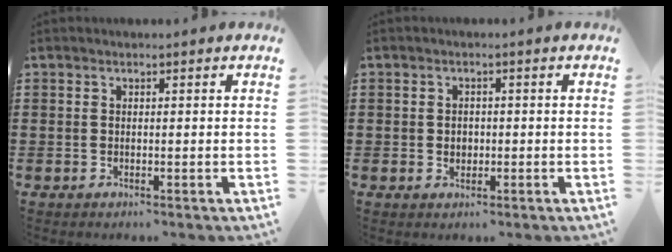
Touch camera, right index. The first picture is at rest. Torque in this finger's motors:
{"motor_torque": [0.49, -0.15, 0.01, 0.04]}